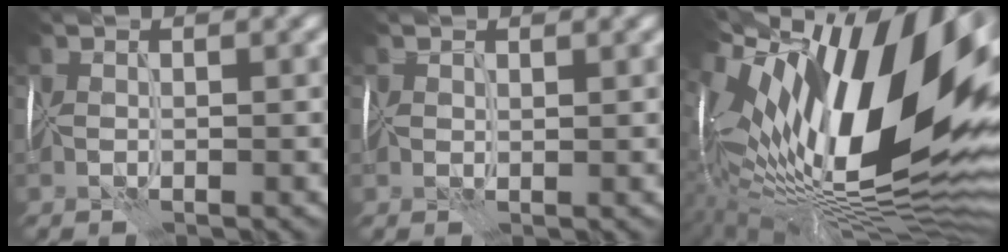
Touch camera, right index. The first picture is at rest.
{"total": 0.7, "force": [0.7, 0.2, 0.1], "torque": [0.003, 0.001, 0.011]}
{"total": 20.0, "force": [3.5, 8.2, 17.9], "torque": [-0.312, -0.009, 0.047]}